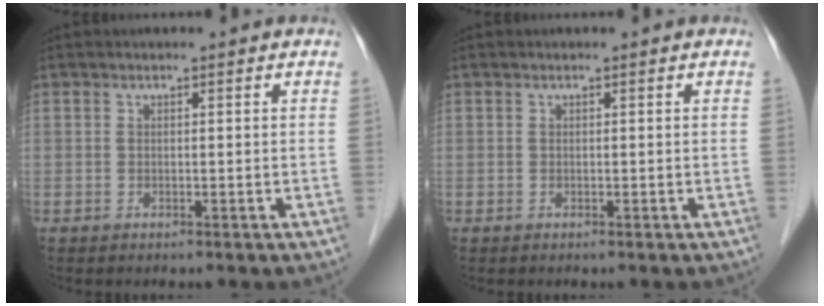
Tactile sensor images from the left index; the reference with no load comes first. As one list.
[{"total": 0.0}]